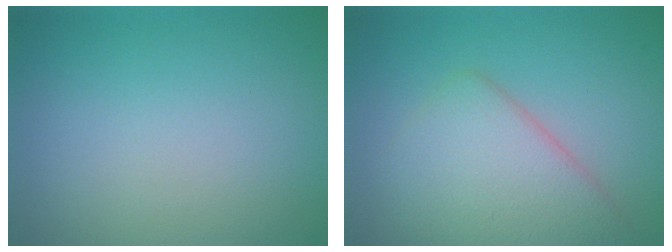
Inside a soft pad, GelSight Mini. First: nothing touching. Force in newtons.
{"total": 5.2, "press": 5.2, "slide": 0.5}